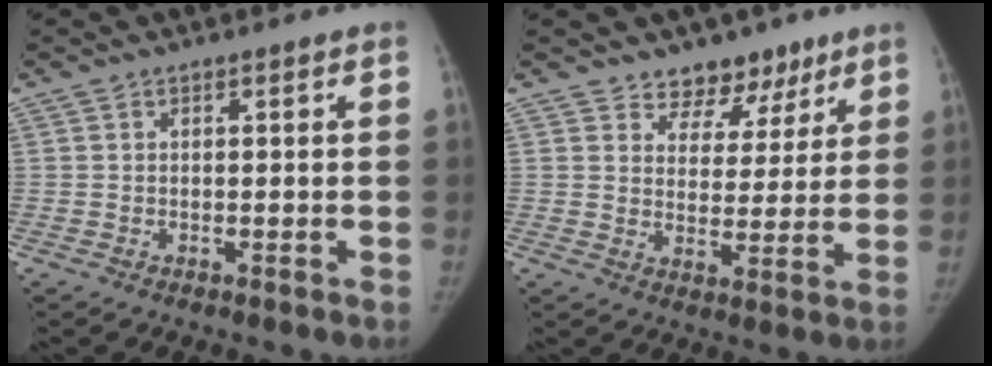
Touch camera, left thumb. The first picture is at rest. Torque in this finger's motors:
{"motor_torque": [0.03, 0.04, 0.09, 0.20, -0.03]}